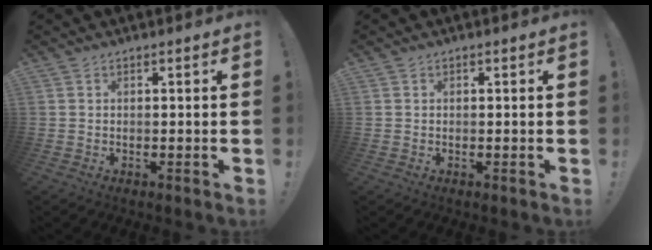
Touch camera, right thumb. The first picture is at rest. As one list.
[{"total": 0.0}]